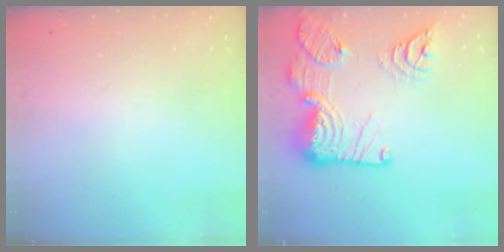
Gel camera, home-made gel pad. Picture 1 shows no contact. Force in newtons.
{"total": 22.9, "press": 22.8, "slide": 2.3}